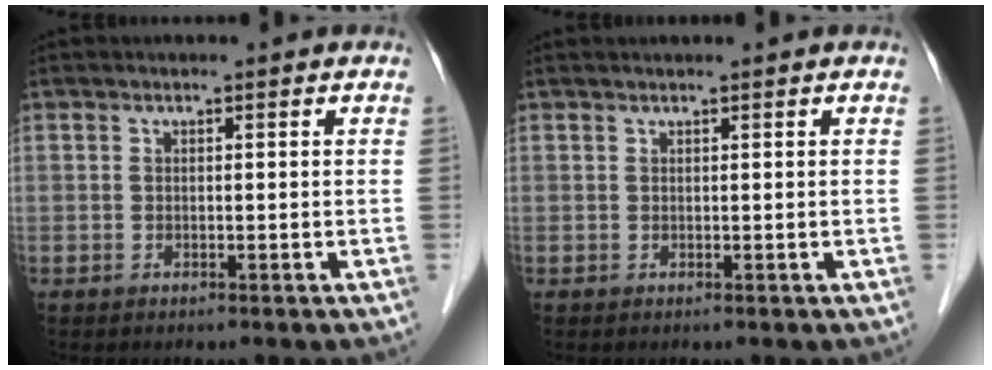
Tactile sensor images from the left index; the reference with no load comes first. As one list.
[{"total": 1.2, "force": [1.1, -0.1, 0.6], "torque": [-0.007, 0.018, 0.024]}]